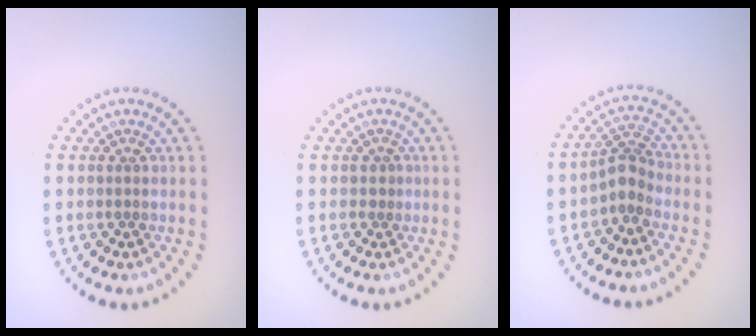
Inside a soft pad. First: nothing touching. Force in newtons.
{"total": 0.6, "press": 0.3, "slide": 0.5}
{"total": 2.4, "press": 1.9, "slide": 1.5}